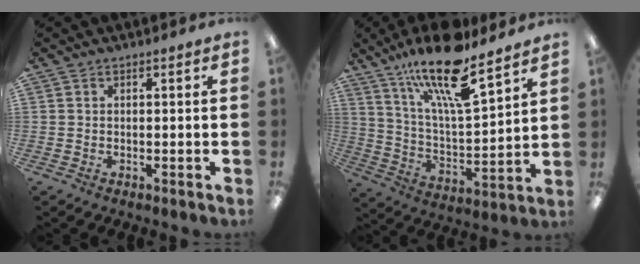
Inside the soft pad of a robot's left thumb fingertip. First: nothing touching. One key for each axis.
{"total": 19.7, "fx": 14.8, "fy": 4.6, "fz": 12.2, "tx": -0.218, "ty": -0.089, "tz": 0.248}